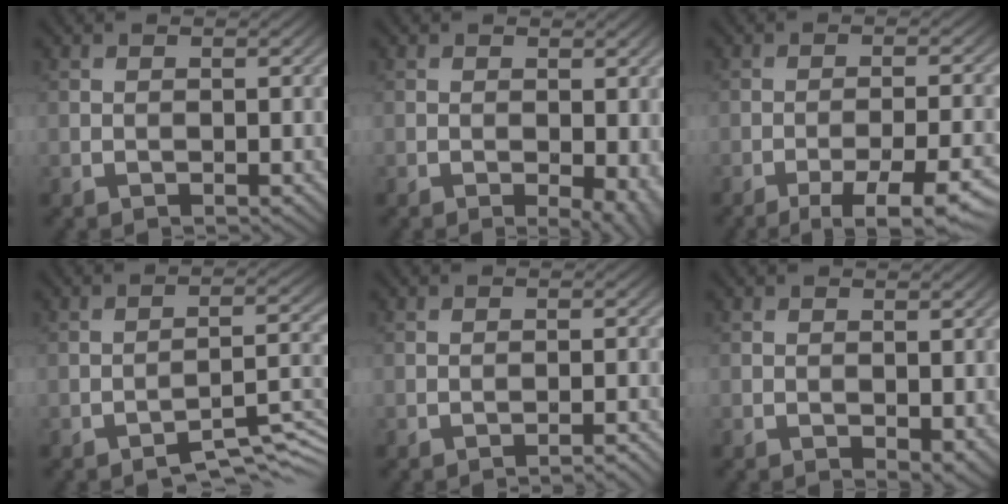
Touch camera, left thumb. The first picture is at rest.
{"total": 2.8, "force": [-0.6, 1.0, 2.5], "torque": [-0.031, -0.005, -0.007]}
{"total": 9.4, "force": [-6.4, 1.7, 6.7], "torque": [-0.108, 0.003, -0.081]}
{"total": 5.9, "force": [-4.2, 1.2, 4.0], "torque": [-0.056, 0.009, -0.062]}
{"total": 1.7, "force": [-1.4, 0.1, 1.0], "torque": [-0.007, 0.008, -0.027]}
{"total": 1.8, "force": [-0.5, 1.0, 1.5], "torque": [-0.023, -0.010, -0.006]}